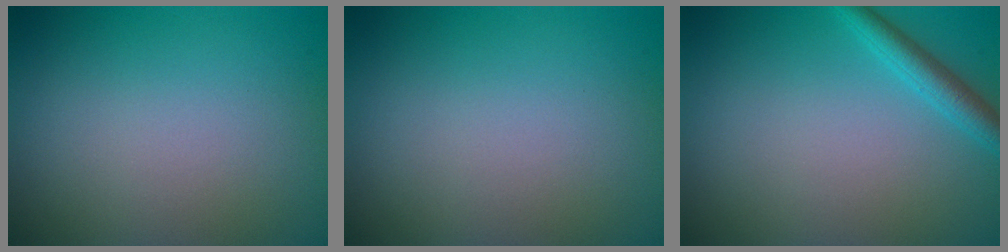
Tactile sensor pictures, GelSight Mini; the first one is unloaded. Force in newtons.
{"total": 0.0}
{"total": 2.2, "press": 2.2, "slide": 0.1}